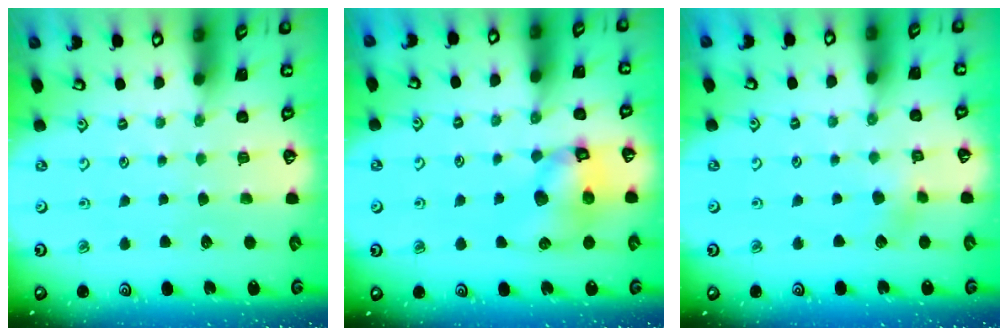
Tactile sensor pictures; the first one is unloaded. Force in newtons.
{"total": 10.9, "press": 10.7, "slide": 1.6}
{"total": 5.7, "press": 5.6, "slide": 0.8}